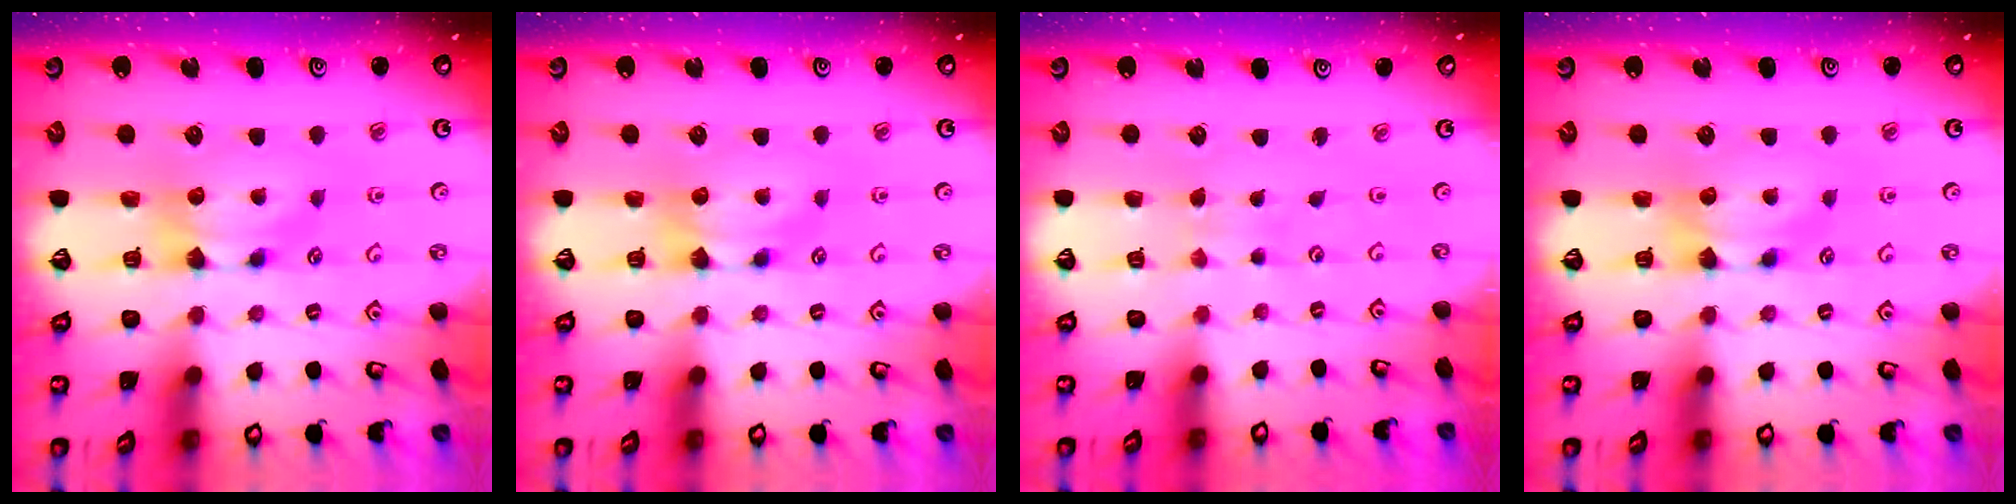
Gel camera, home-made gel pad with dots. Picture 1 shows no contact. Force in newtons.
{"total": 0.0}
{"total": 5.3, "press": 5.3, "slide": 0.1}
{"total": 0.0}